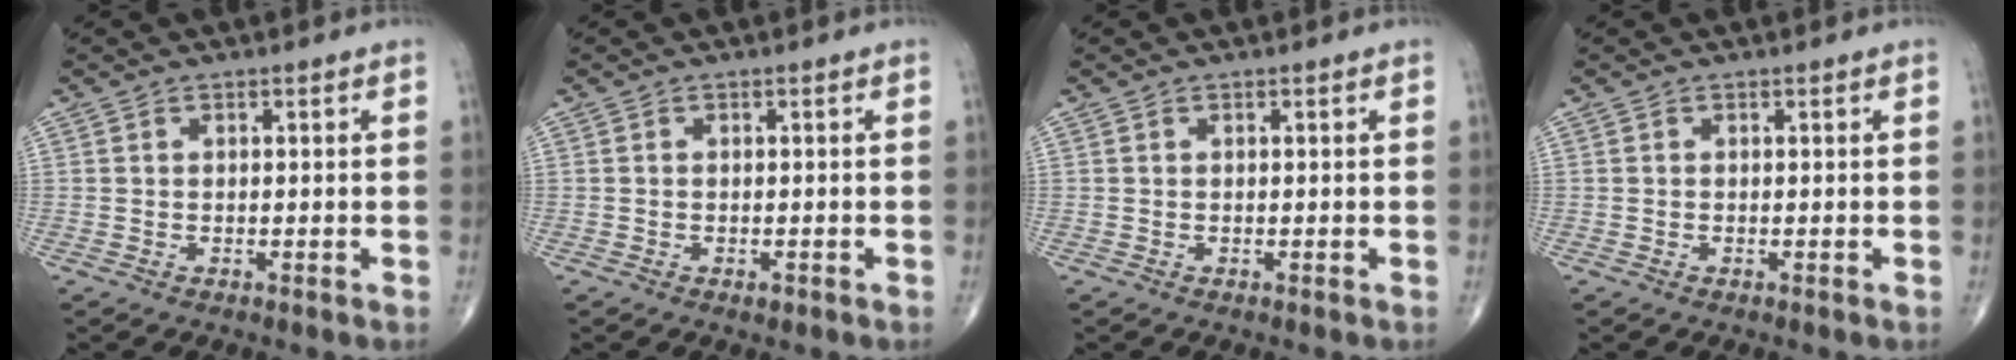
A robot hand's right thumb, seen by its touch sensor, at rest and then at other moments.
{"total": 0.7, "force": [-0.5, 0.3, 0.5], "torque": [-0.008, -0.002, -0.007]}
{"total": 0.0}
{"total": 0.0}